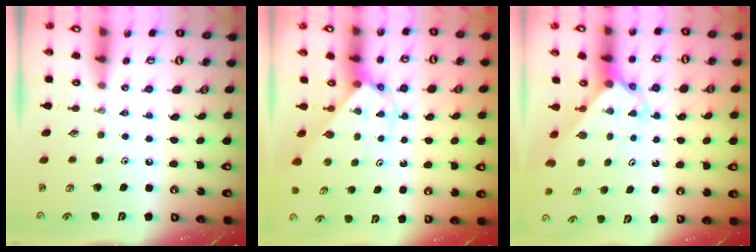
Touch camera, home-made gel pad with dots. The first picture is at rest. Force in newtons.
{"total": 2.9, "press": 2.9, "slide": 0.2}
{"total": 2.6, "press": 2.6, "slide": 0.1}